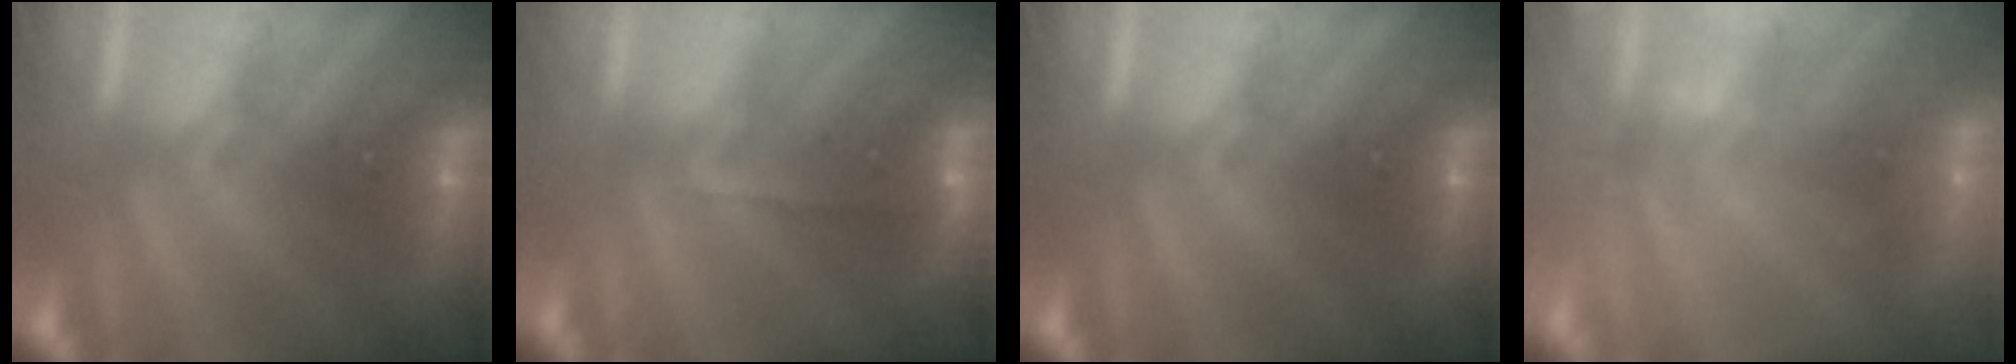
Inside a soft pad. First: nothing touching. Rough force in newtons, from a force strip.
{"total": 1.8}
{"total": 0.0}
{"total": 2.1}